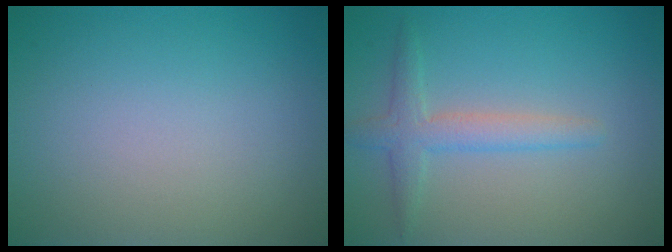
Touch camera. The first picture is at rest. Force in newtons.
{"total": 2.7, "press": 2.7, "slide": 0.1}